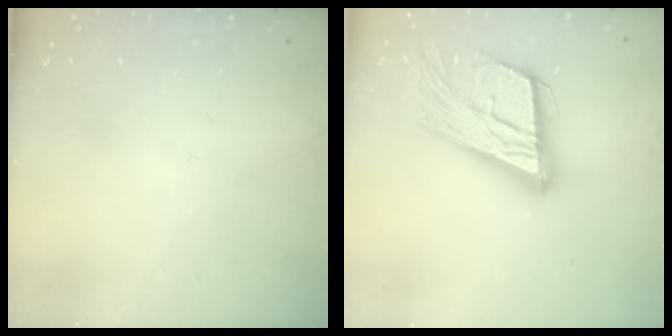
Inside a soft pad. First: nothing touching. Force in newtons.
{"total": 22.7, "press": 22.3, "slide": 4.0}